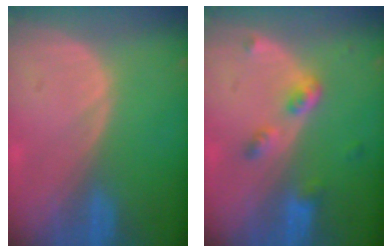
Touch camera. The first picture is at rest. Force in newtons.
{"total": 4.1, "press": 3.9, "slide": 1.2}